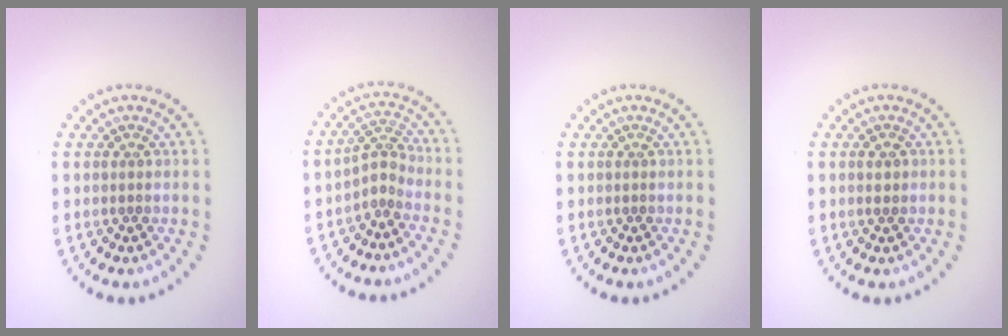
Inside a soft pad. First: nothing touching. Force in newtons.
{"total": 2.1, "press": 1.3, "slide": 1.6}
{"total": 0.0}
{"total": 0.8, "press": 0.8, "slide": 0.3}